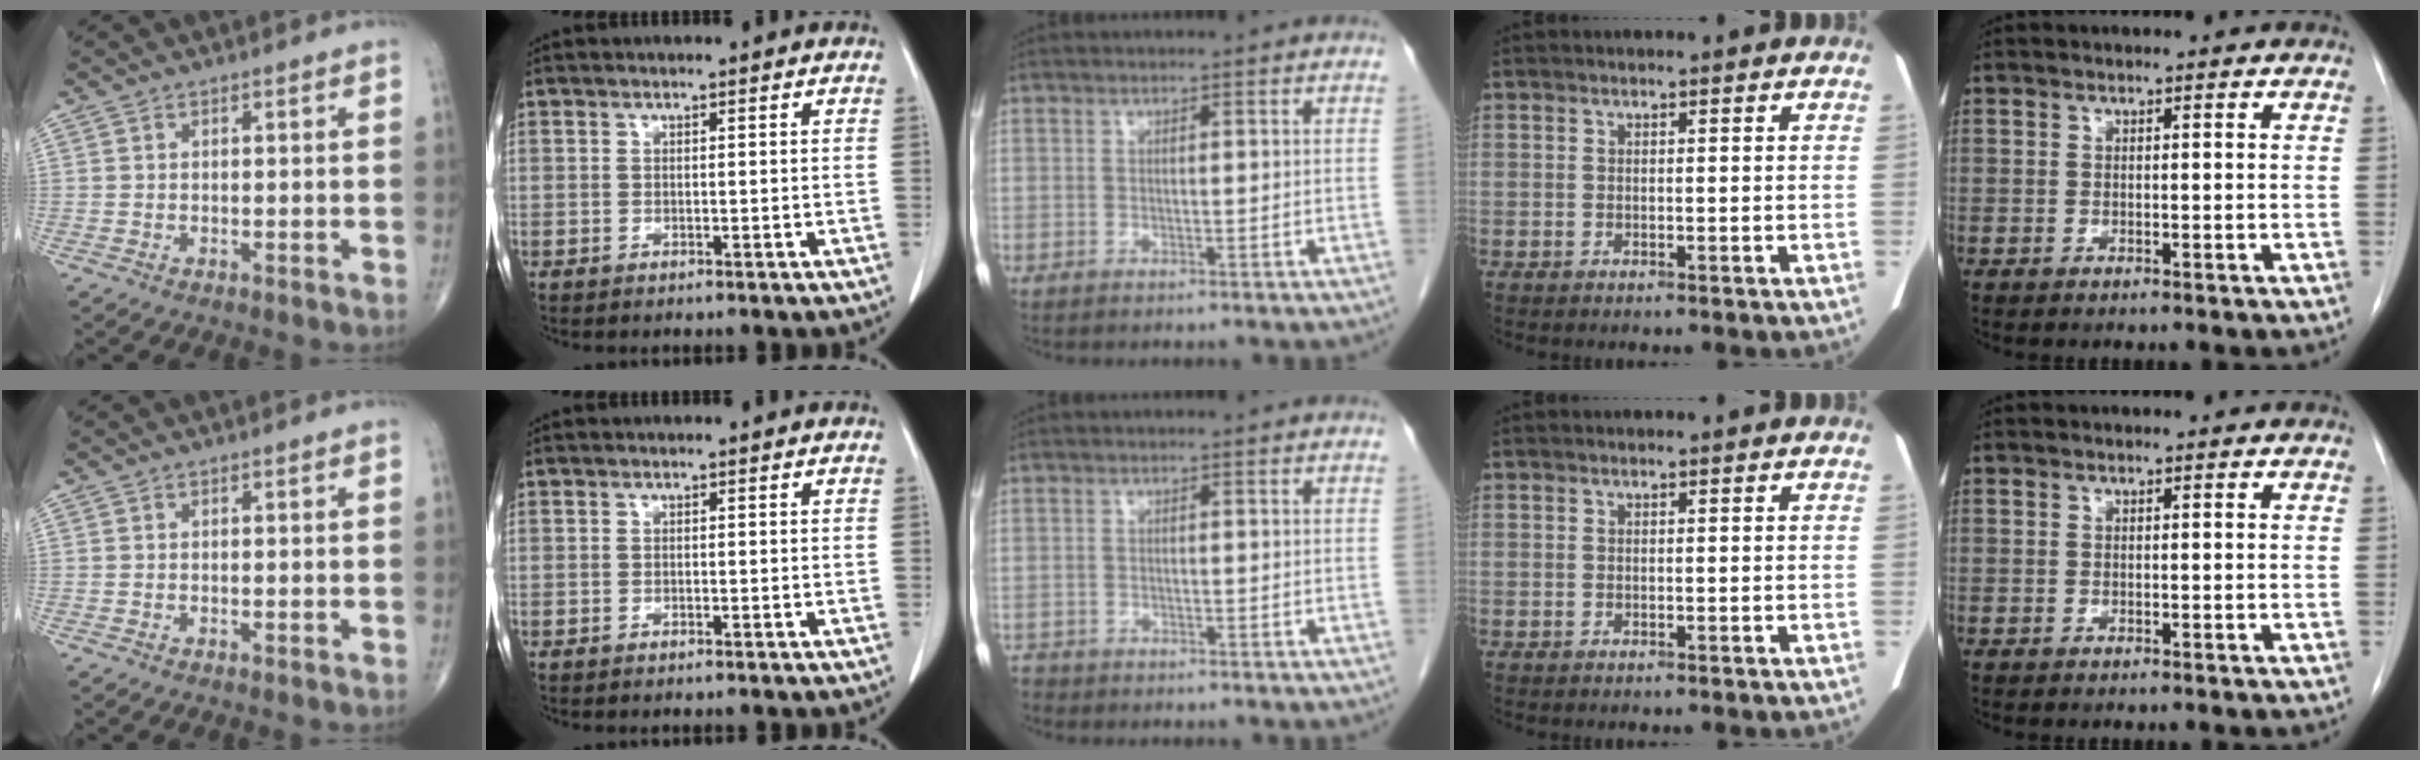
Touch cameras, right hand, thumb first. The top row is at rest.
{"middle": {"total": 1.8, "force": [-1.6, 0.7, -0.1], "torque": [-0.004, -0.002, -0.030]}}